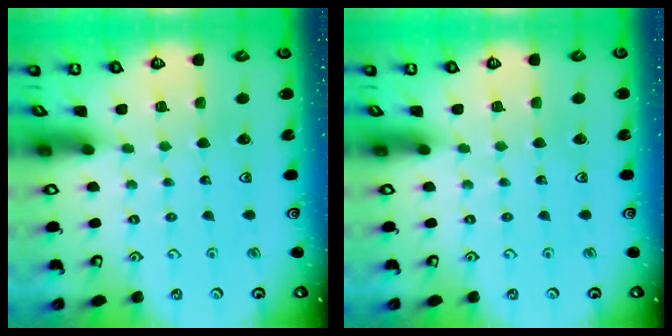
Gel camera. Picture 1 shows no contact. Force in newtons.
{"total": 0.0}